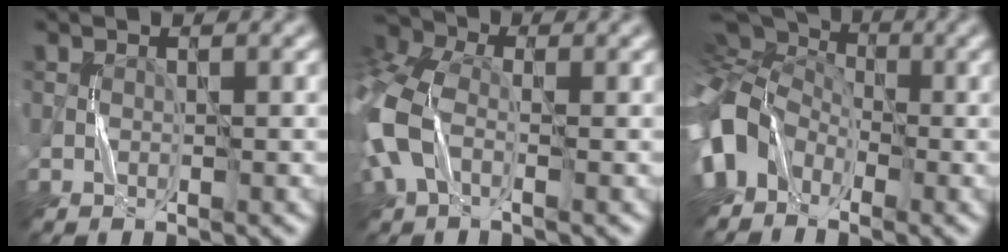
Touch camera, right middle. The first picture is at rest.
{"total": 8.4, "force": [-1.3, 5.4, 6.3], "torque": [-0.193, 0.001, -0.045]}
{"total": 10.4, "force": [-2.4, 7.7, 6.5], "torque": [-0.138, -0.010, -0.046]}